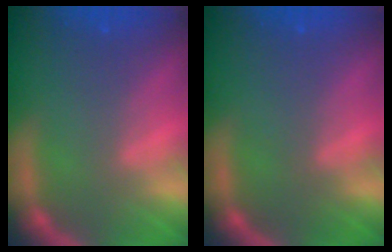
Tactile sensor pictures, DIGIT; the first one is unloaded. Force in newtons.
{"total": 0.0}